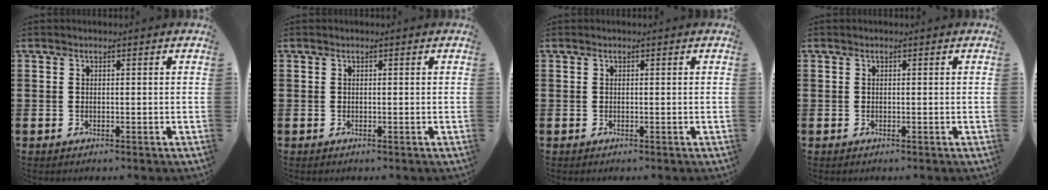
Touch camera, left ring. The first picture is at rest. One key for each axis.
{"total": 0.0}
{"total": 0.0}
{"total": 0.0}